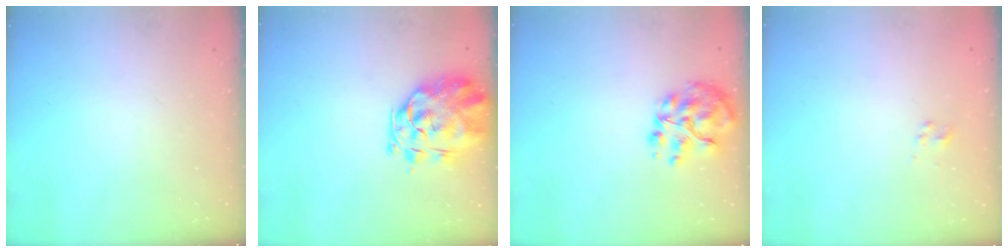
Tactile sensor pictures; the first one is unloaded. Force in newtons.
{"total": 2.5, "press": 2.3, "slide": 1.0}
{"total": 10.9, "press": 10.7, "slide": 2.0}
{"total": 2.5, "press": 2.4, "slide": 0.8}